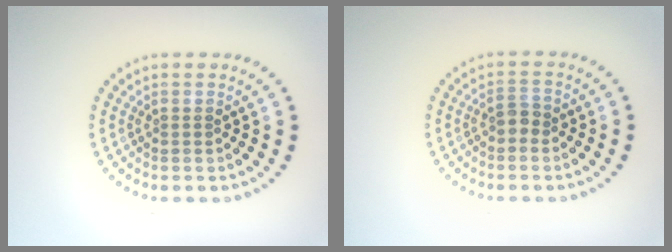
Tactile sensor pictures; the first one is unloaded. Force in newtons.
{"total": 1.3, "press": 1.2, "slide": 0.4}